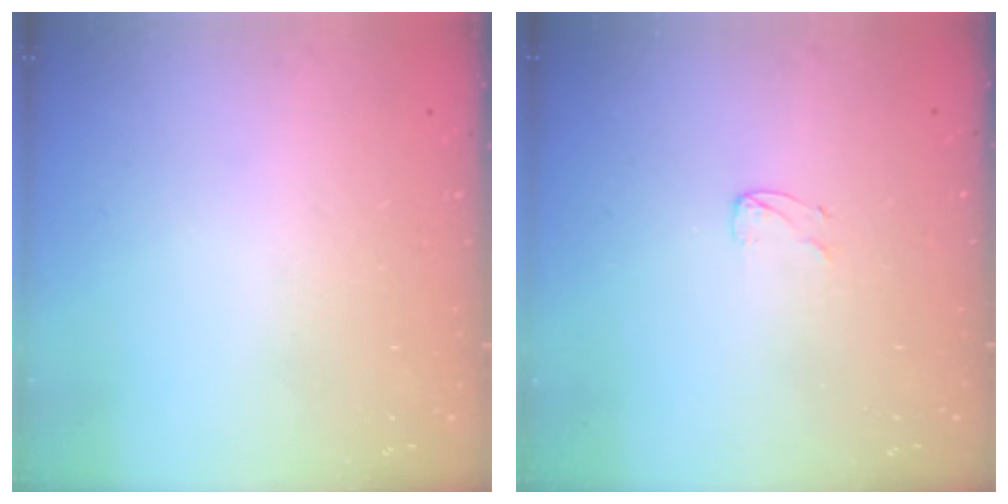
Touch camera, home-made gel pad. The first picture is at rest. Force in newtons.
{"total": 3.1, "press": 3.1, "slide": 0.3}